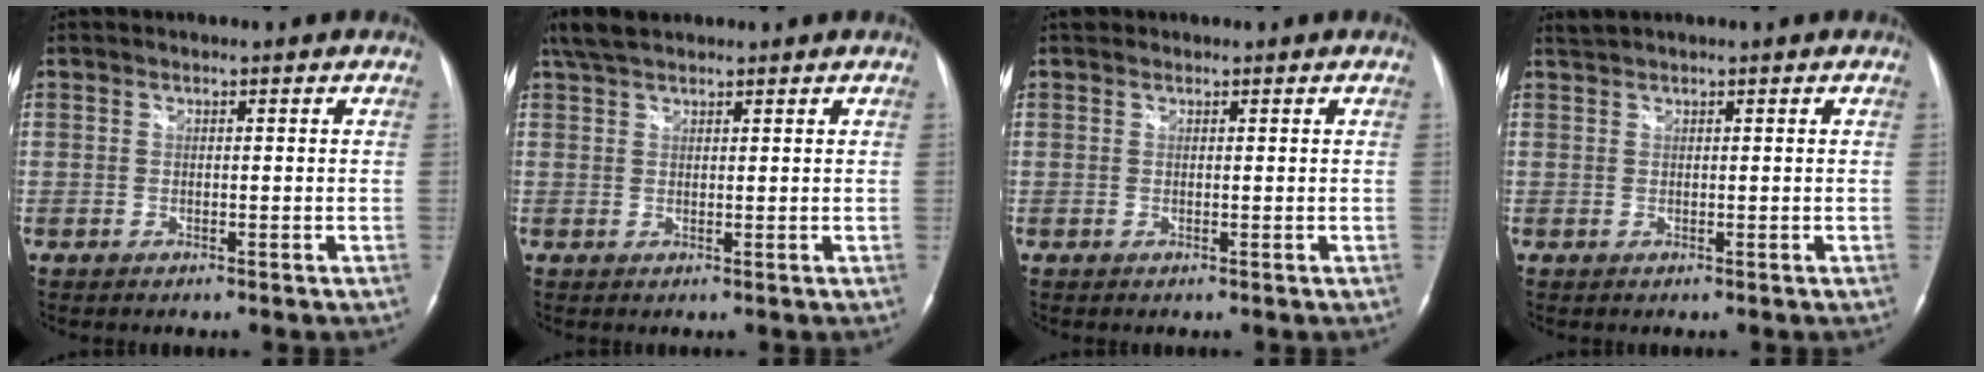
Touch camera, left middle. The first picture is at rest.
{"total": 4.4, "force": [3.6, 1.5, 2.1], "torque": [-0.049, 0.022, 0.069]}
{"total": 0.7, "force": [0.6, 0.5, 0.0], "torque": [-0.001, 0.009, 0.007]}
{"total": 0.9, "force": [0.9, -0.2, 0.1], "torque": [-0.007, 0.014, 0.024]}